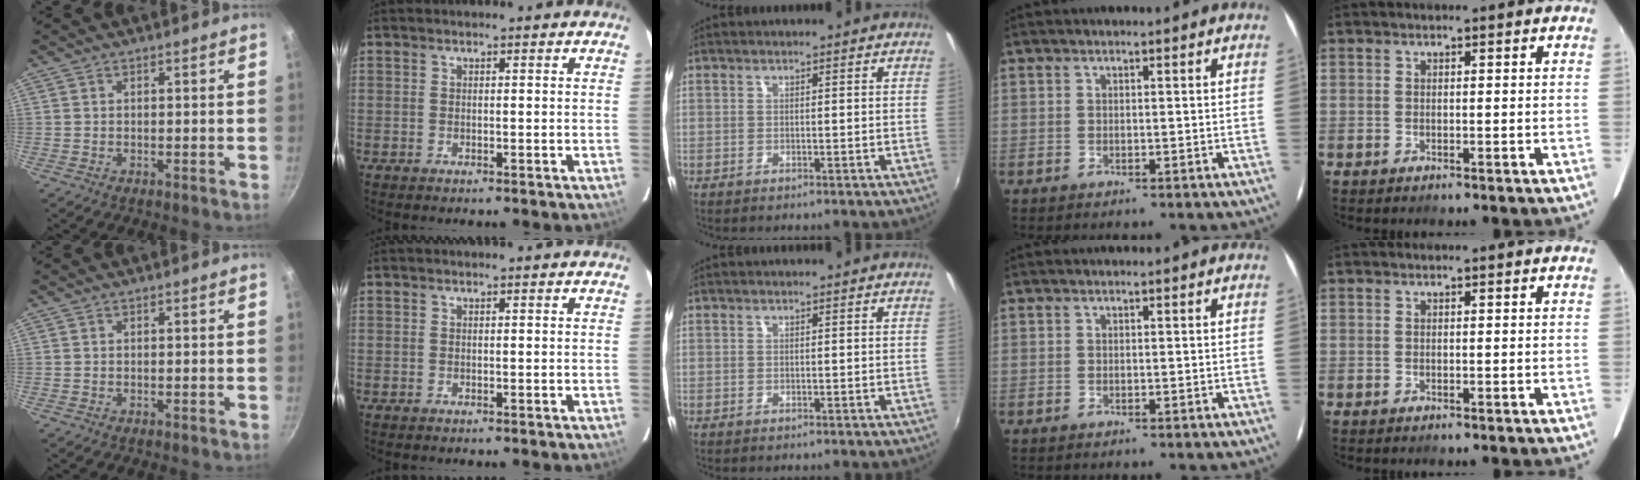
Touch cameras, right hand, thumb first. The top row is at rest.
{}